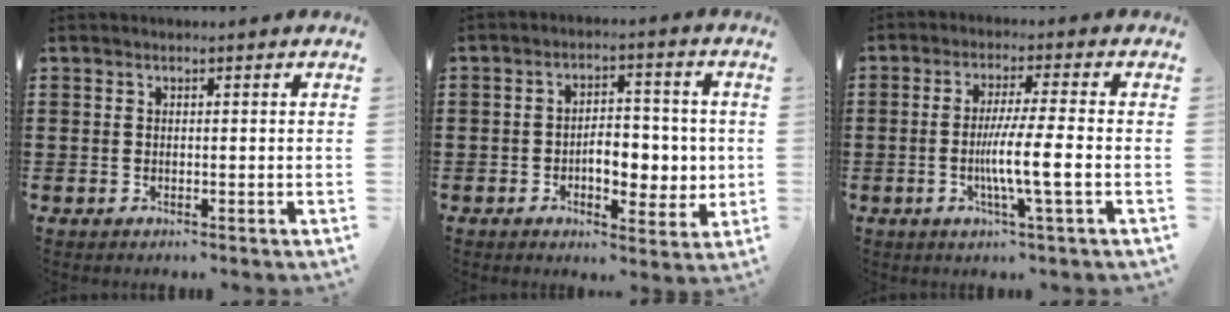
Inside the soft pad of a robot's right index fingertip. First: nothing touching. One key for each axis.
{"total": 6.5, "fx": -1.0, "fy": 3.7, "fz": 5.3, "tx": -0.067, "ty": -0.003, "tz": -0.027}
{"total": 7.5, "fx": -1.7, "fy": 0.1, "fz": 7.3, "tx": -0.130, "ty": -0.010, "tz": -0.033}